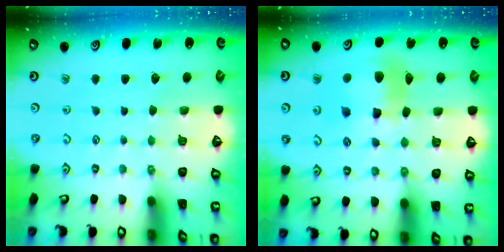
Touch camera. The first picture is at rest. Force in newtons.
{"total": 10.9, "press": 10.8, "slide": 1.4}